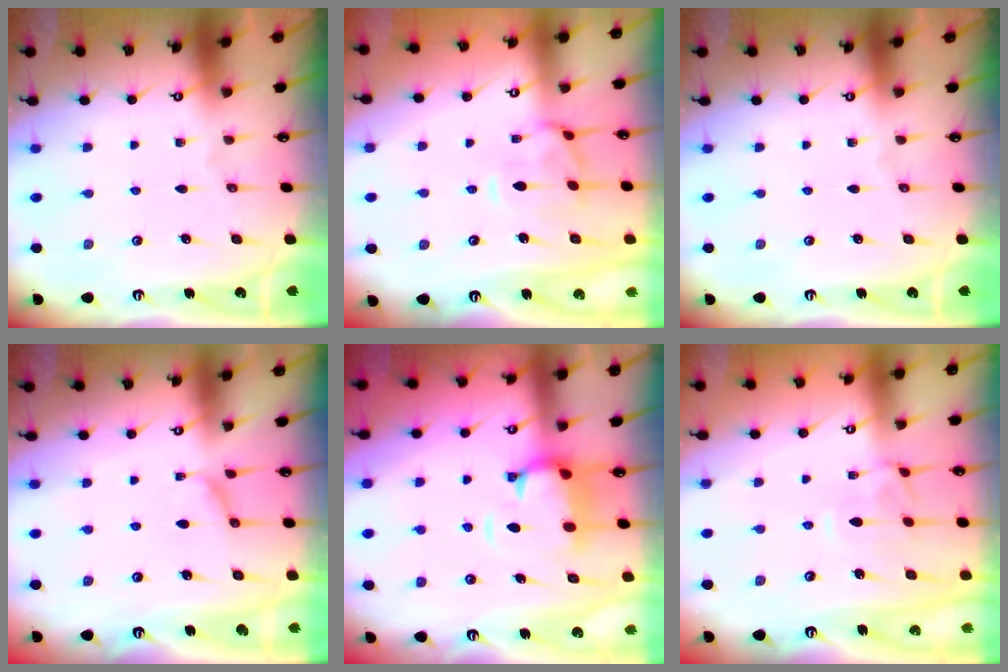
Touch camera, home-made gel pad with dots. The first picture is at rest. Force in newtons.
{"total": 1.7, "press": 1.5, "slide": 0.8}
{"total": 0.0}
{"total": 1.2, "press": 0.8, "slide": 0.8}
{"total": 2.2, "press": 1.6, "slide": 1.4}
{"total": 1.3, "press": 1.2, "slide": 0.6}